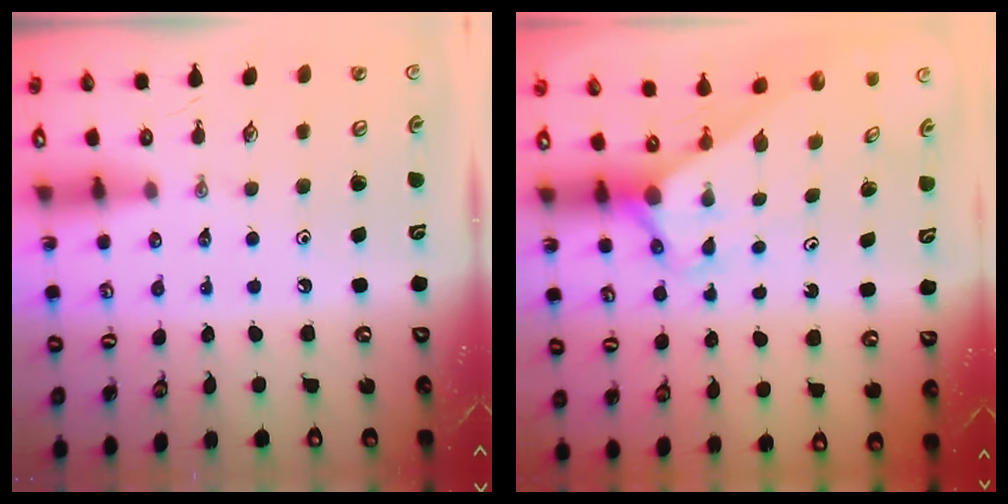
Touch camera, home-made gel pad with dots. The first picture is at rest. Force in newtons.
{"total": 2.7, "press": 2.7, "slide": 0.0}